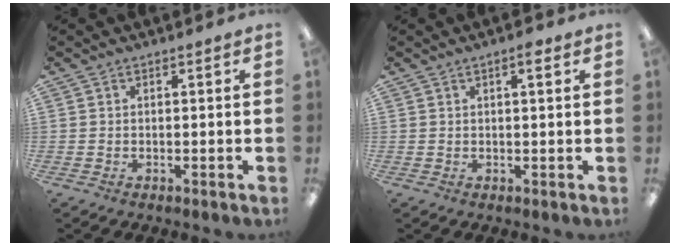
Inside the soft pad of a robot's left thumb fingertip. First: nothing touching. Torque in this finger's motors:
{"motor_torque": [-0.12, 0.15, -0.20, 0.22, 0.05]}